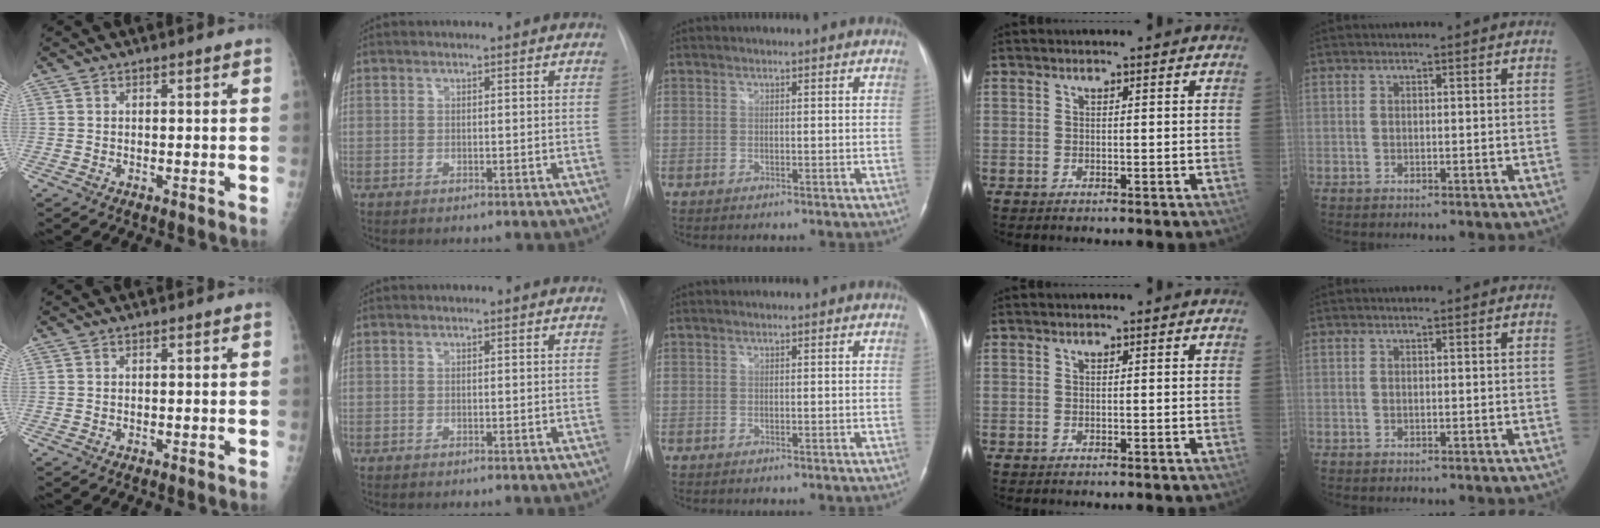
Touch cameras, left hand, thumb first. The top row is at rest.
{}